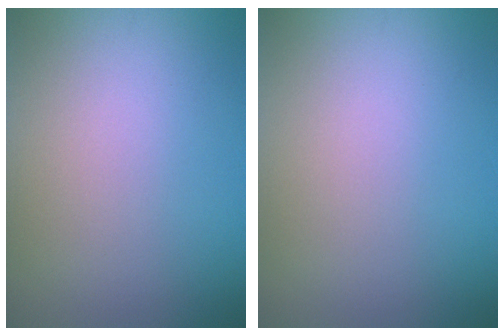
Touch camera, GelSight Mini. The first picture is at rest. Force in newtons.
{"total": 0.0}